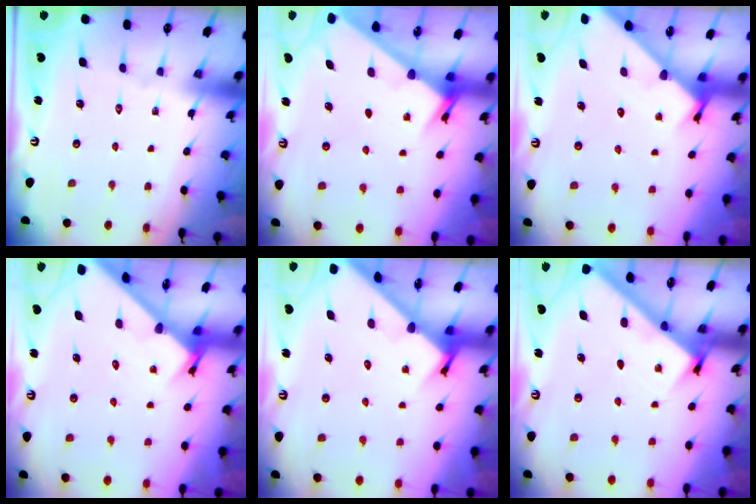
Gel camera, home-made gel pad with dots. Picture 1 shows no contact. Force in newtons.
{"total": 2.3, "press": 2.3, "slide": 0.3}
{"total": 2.4, "press": 2.4, "slide": 0.3}
{"total": 2.4, "press": 2.4, "slide": 0.1}
{"total": 2.6, "press": 2.6, "slide": 0.2}
{"total": 3.0, "press": 3.0, "slide": 0.2}